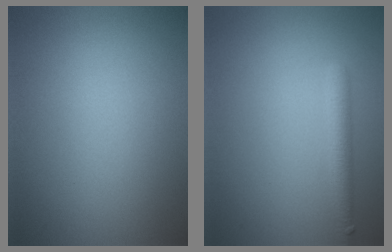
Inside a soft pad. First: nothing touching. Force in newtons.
{"total": 2.2, "press": 2.2, "slide": 0.1}